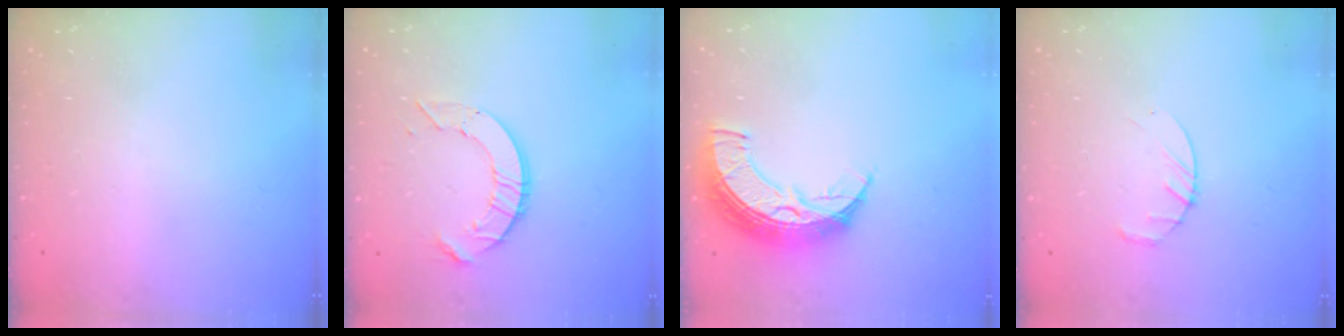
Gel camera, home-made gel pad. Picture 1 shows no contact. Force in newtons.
{"total": 8.4, "press": 8.4, "slide": 0.6}
{"total": 12.2, "press": 12.2, "slide": 0.9}
{"total": 3.2, "press": 3.2, "slide": 0.5}